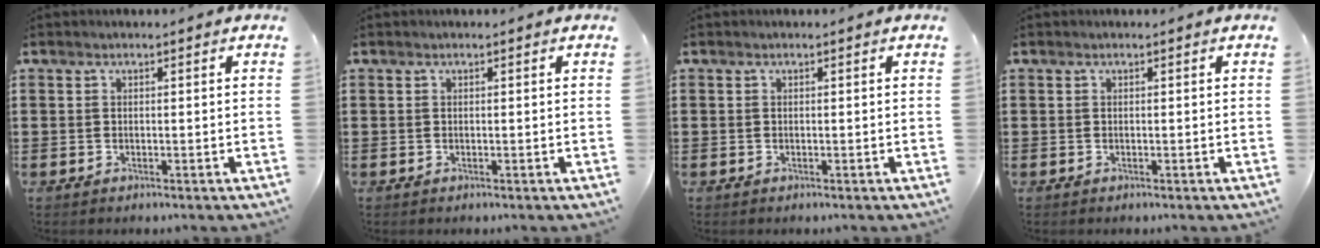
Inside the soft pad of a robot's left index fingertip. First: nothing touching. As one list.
[{"total": 0.0}, {"total": 0.0}, {"total": 0.0}]